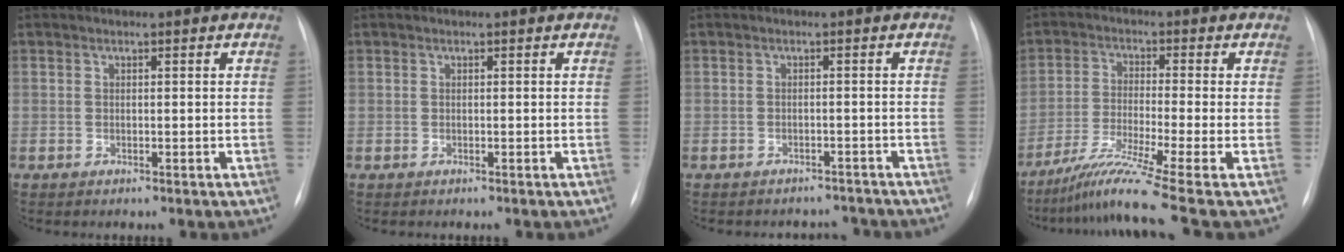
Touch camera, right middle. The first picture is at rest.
{"total": 0.0}
{"total": 5.5, "force": [-5.2, 1.9, -0.1], "torque": [0.008, 0.012, -0.057]}
{"total": 10.6, "force": [-7.5, -2.6, 7.0], "torque": [-0.136, -0.030, -0.132]}